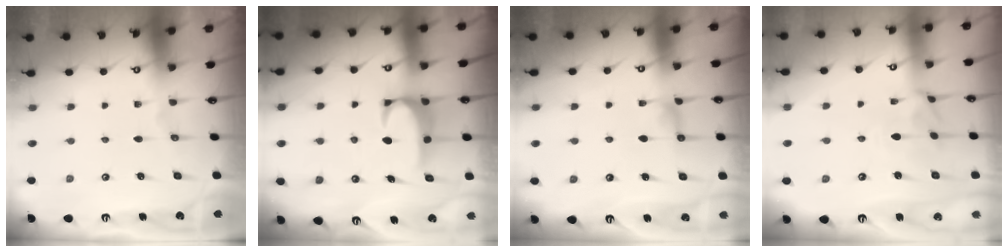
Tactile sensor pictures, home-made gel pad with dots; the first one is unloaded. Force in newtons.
{"total": 2.9, "press": 2.8, "slide": 0.7}
{"total": 2.2, "press": 2.2, "slide": 0.4}
{"total": 0.6, "press": 0.0, "slide": 0.6}